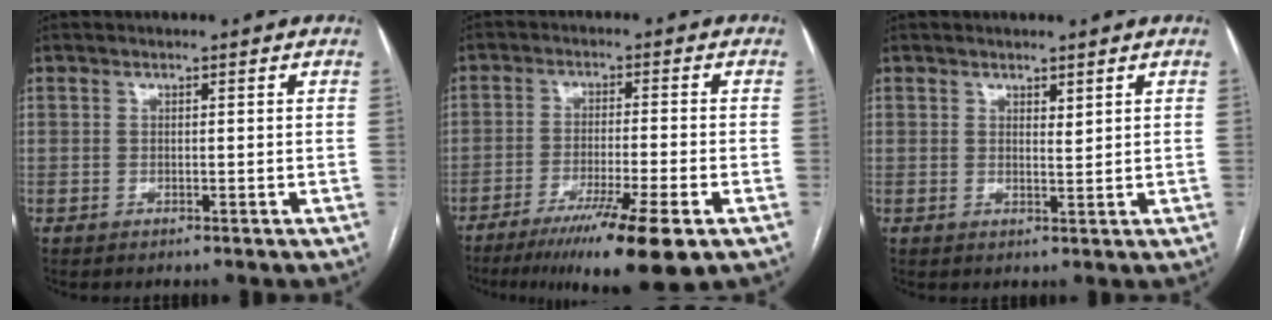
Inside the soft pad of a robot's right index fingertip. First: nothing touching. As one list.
[{"total": 12.9, "force": [-8.2, -0.1, 10.0], "torque": [-0.151, -0.033, -0.132]}, {"total": 1.3, "force": [0.9, 0.4, 0.8], "torque": [-0.012, -0.007, 0.018]}]